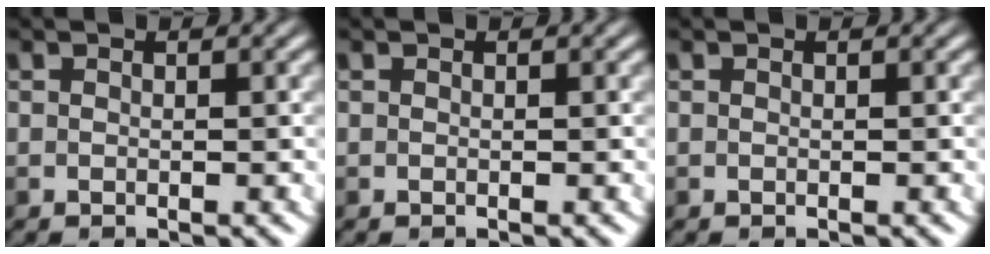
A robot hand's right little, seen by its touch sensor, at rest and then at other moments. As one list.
[{"total": 0.0}, {"total": 0.0}]